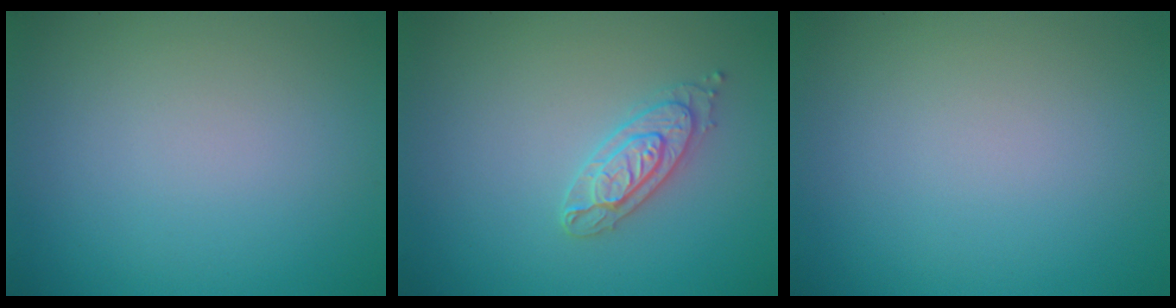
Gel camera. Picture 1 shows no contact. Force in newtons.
{"total": 2.5, "press": 2.4, "slide": 0.6}
{"total": 0.0}